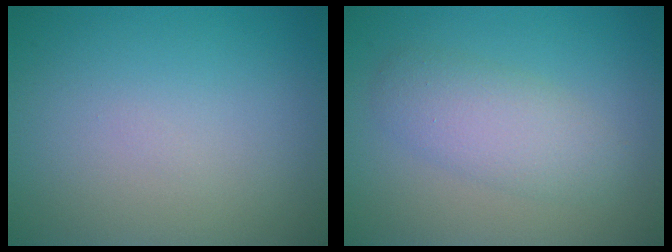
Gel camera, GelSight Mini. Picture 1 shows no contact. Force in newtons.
{"total": 3.4, "press": 3.4, "slide": 0.2}